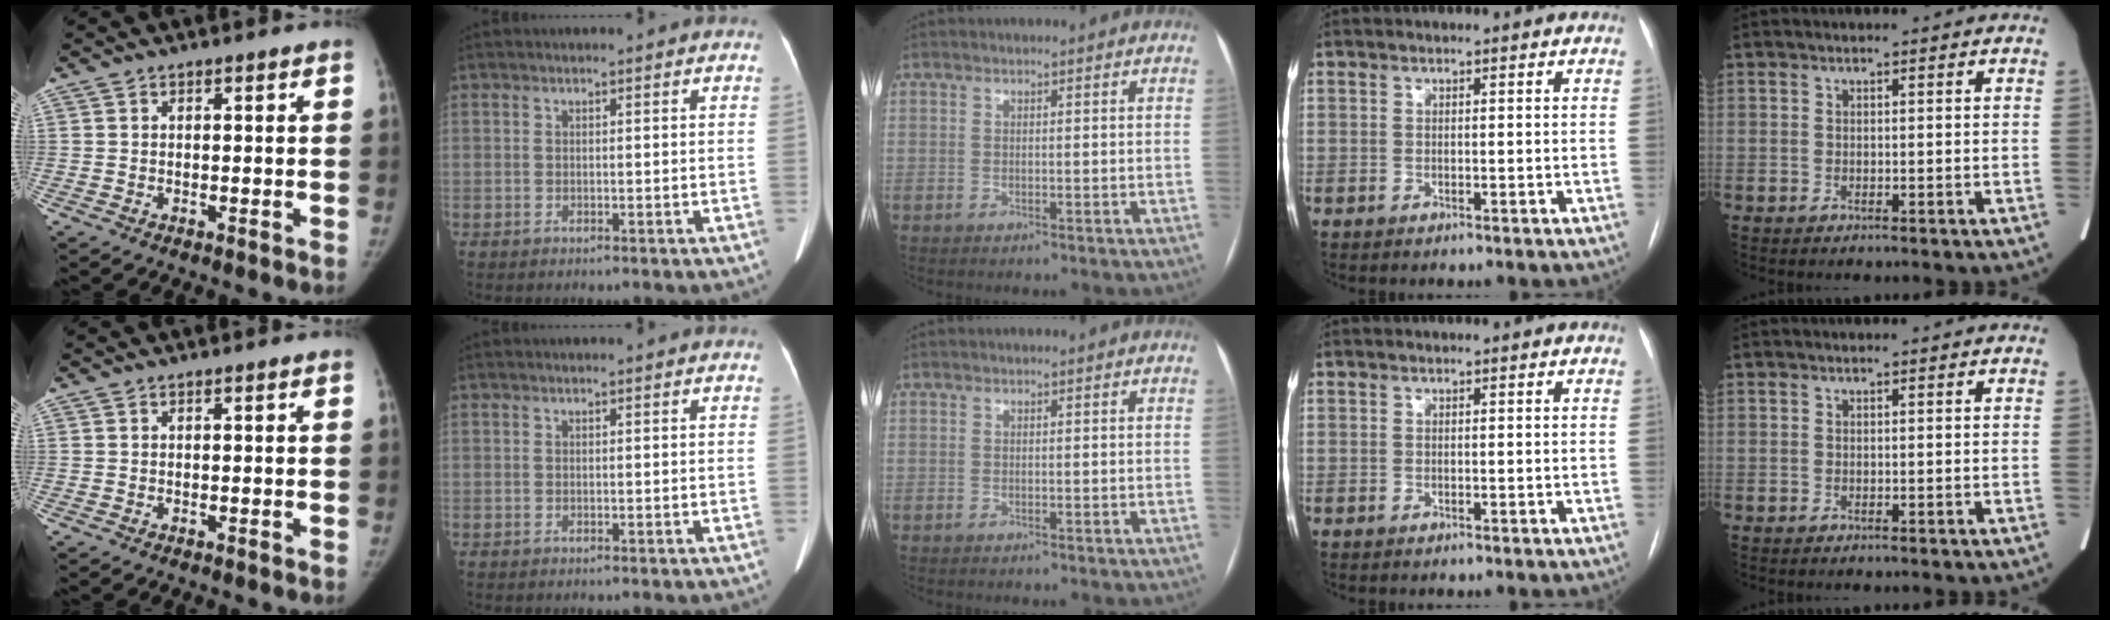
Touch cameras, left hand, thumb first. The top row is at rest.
{}